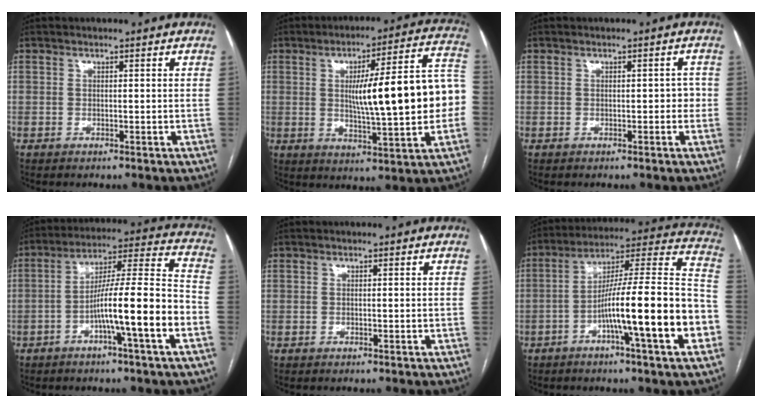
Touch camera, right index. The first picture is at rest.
{"total": 18.6, "force": [0.1, 2.4, 18.4], "torque": [-0.250, 0.032, 0.005]}
{"total": 1.6, "force": [-0.3, 0.9, 1.3], "torque": [-0.008, 0.012, -0.003]}
{"total": 14.4, "force": [-4.9, -0.2, 13.5], "torque": [-0.221, 0.015, -0.083]}
{"total": 0.0}
{"total": 20.2, "force": [-6.5, 0.5, 19.2], "torque": [-0.263, 0.016, -0.103]}